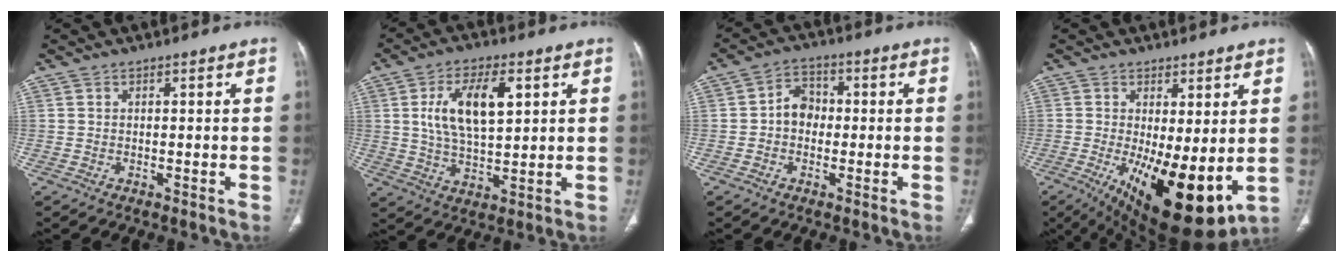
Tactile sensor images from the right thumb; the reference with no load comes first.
{"total": 12.4, "force": [3.5, 5.8, 10.4], "torque": [-0.183, -0.006, 0.067]}
{"total": 5.3, "force": [-0.5, 4.3, 3.0], "torque": [-0.027, 0.019, -0.019]}
{"total": 16.2, "force": [-2.3, 6.0, 14.9], "torque": [-0.240, -0.037, -0.013]}